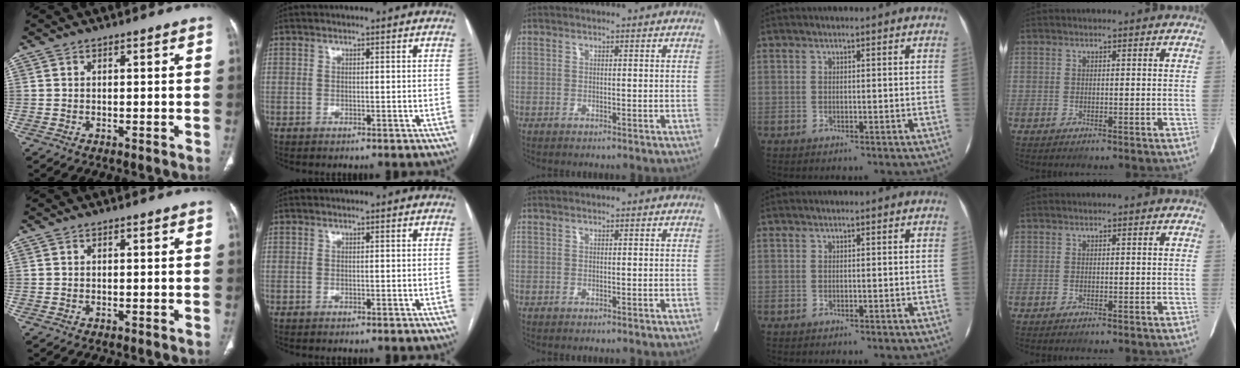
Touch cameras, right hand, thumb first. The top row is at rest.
{}